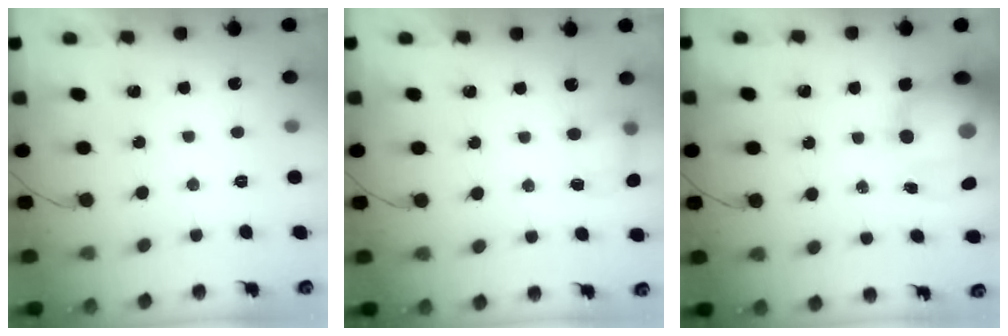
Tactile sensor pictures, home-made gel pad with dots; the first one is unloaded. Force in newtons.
{"total": 6.1, "press": 6.0, "slide": 1.1}
{"total": 14.6, "press": 14.2, "slide": 3.6}